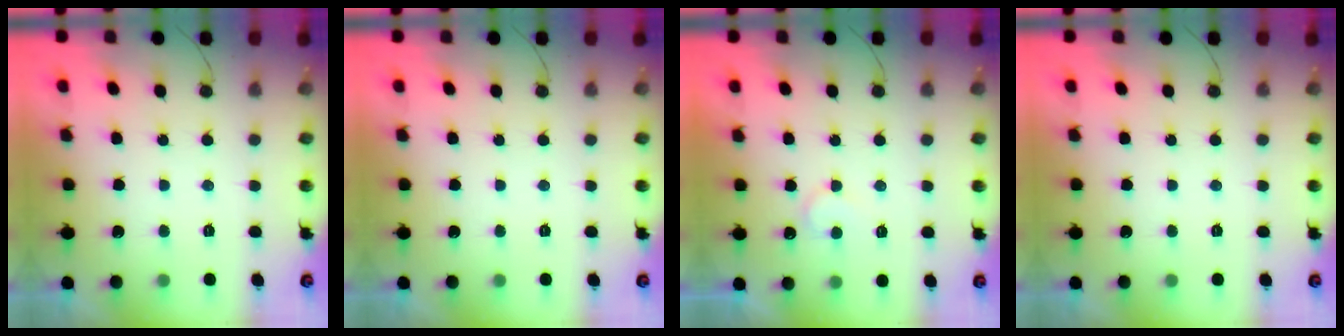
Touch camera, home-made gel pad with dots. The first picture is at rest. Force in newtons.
{"total": 0.0}
{"total": 7.1, "press": 7.1, "slide": 0.6}
{"total": 0.0}